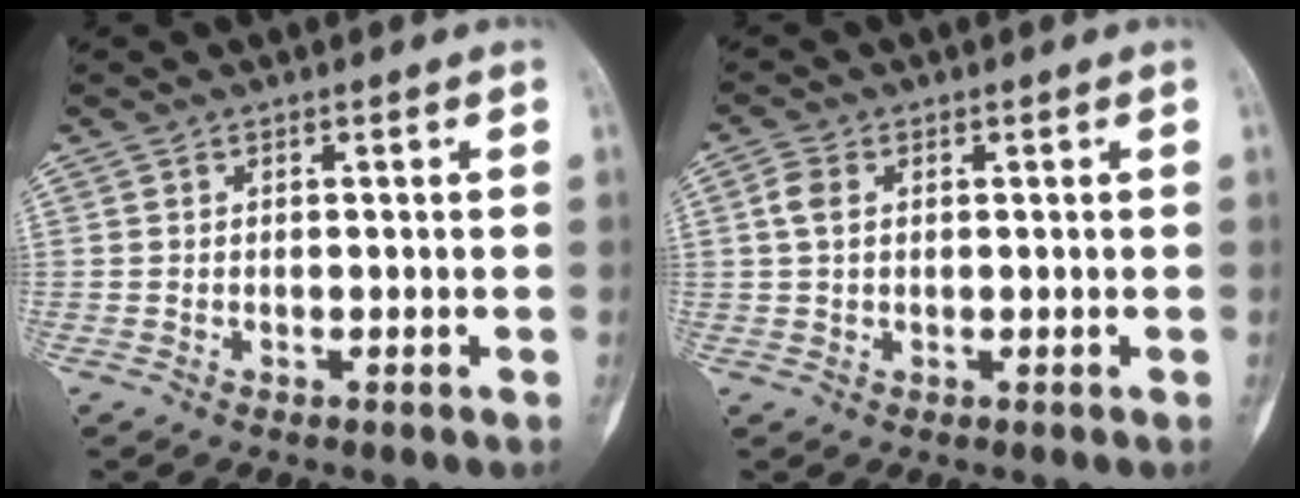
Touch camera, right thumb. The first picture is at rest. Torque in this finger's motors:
{"motor_torque": [-0.50, -0.28, 0.45, 0.09, -0.02]}